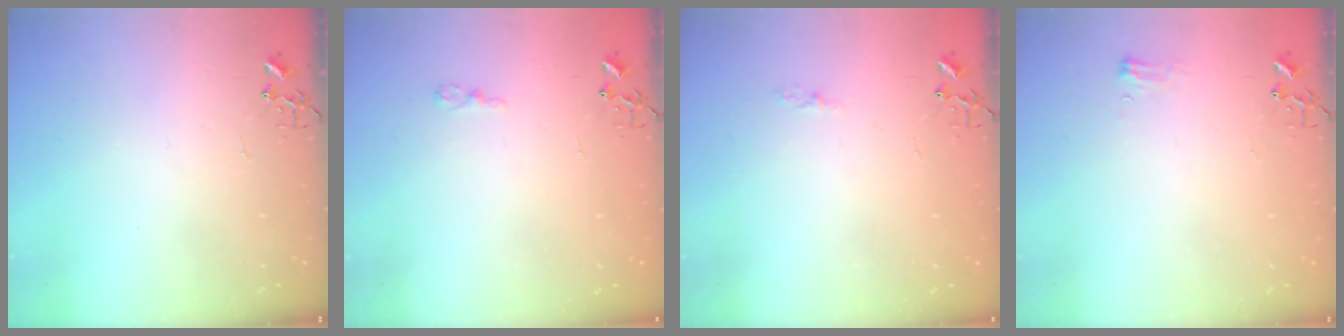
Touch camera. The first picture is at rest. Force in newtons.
{"total": 3.8, "press": 3.8, "slide": 0.4}
{"total": 3.3, "press": 3.3, "slide": 0.4}
{"total": 5.5, "press": 5.5, "slide": 0.7}